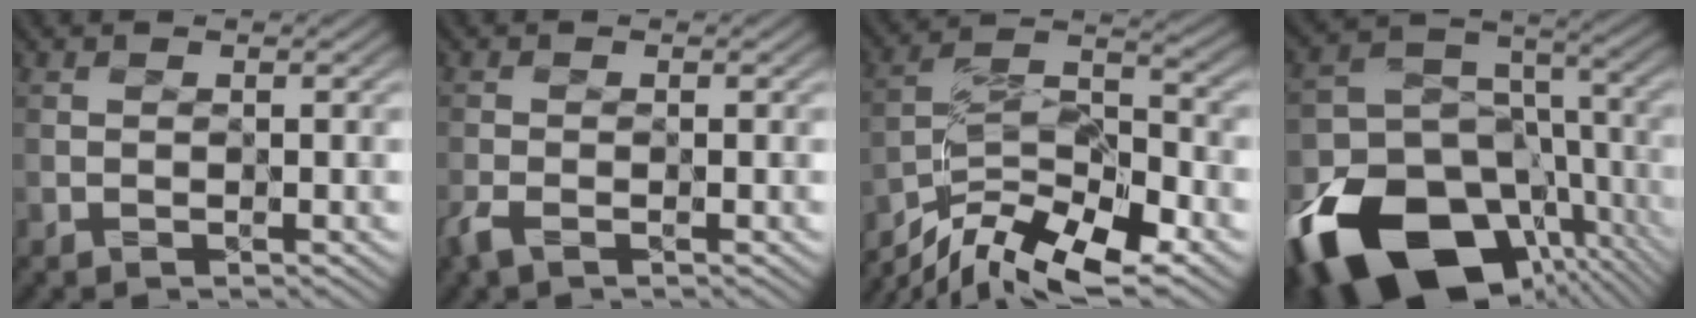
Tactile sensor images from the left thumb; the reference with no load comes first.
{"total": 2.2, "force": [-1.4, 0.8, 1.6], "torque": [-0.042, -0.002, -0.033]}
{"total": 12.8, "force": [-9.1, 4.1, 8.1], "torque": [-0.160, -0.004, -0.171]}
{"total": 21.9, "force": [-11.3, 14.8, 11.4], "torque": [-0.258, -0.054, -0.156]}